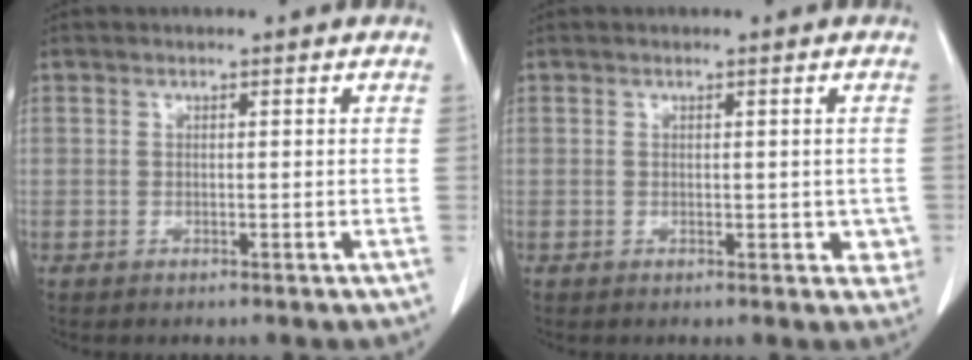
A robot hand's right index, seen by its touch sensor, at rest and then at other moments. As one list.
[{"total": 2.7, "force": [-0.3, 1.7, 2.0], "torque": [-0.005, 0.002, -0.002]}]